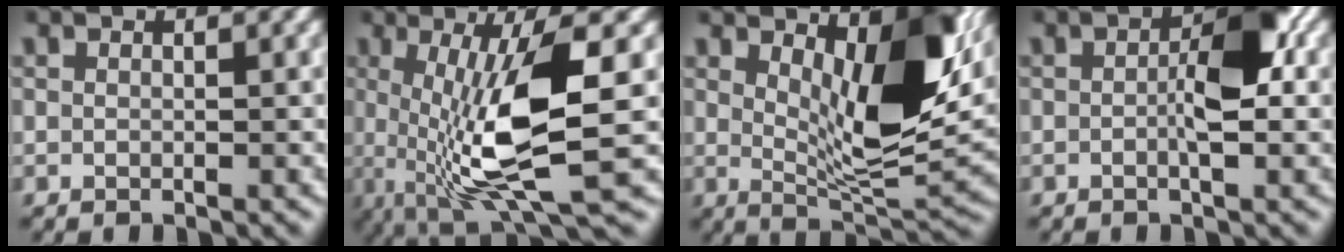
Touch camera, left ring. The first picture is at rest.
{"total": 10.8, "force": [-0.1, 3.3, 10.2], "torque": [-0.191, -0.032, 0.017]}
{"total": 9.8, "force": [3.4, 2.8, 8.7], "torque": [-0.121, -0.018, 0.060]}
{"total": 5.3, "force": [-0.1, 2.0, 4.9], "torque": [-0.066, 0.001, -0.008]}